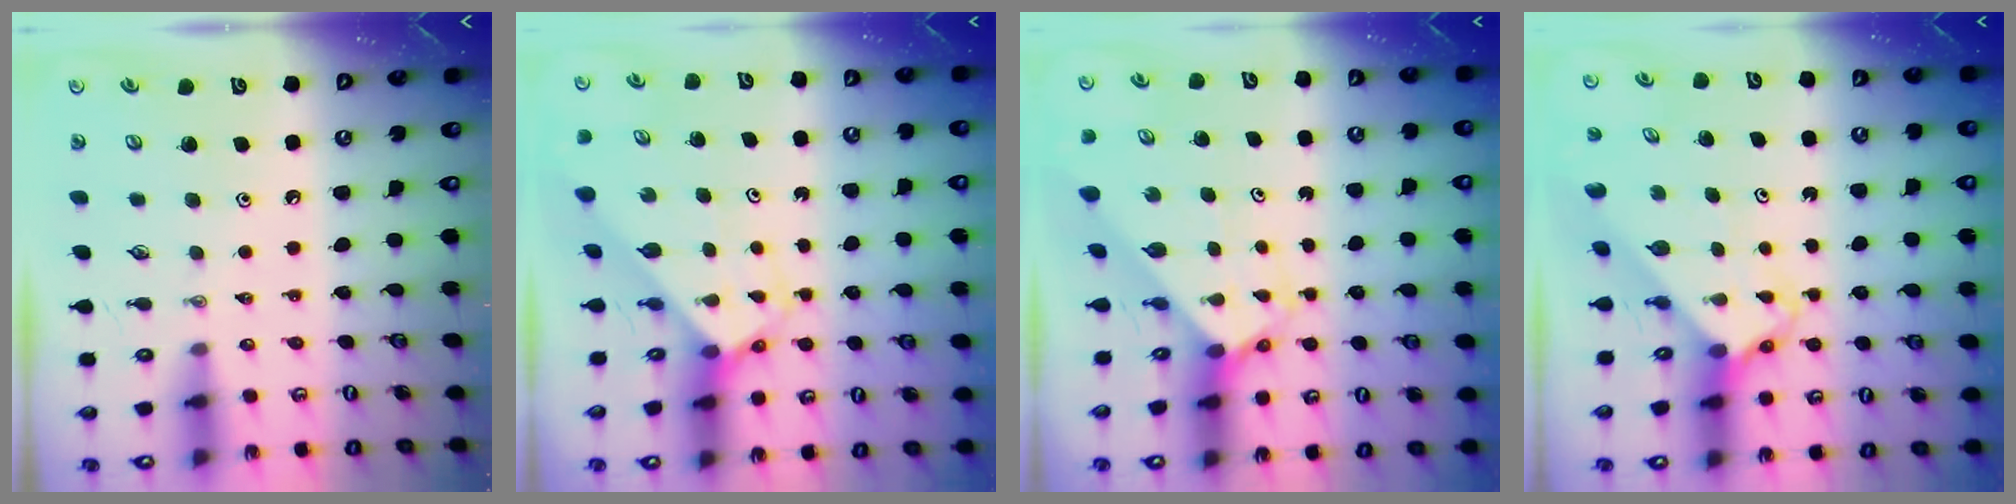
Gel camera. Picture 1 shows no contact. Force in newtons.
{"total": 2.9, "press": 2.9, "slide": 0.1}
{"total": 2.7, "press": 2.7, "slide": 0.2}
{"total": 2.5, "press": 2.5, "slide": 0.2}